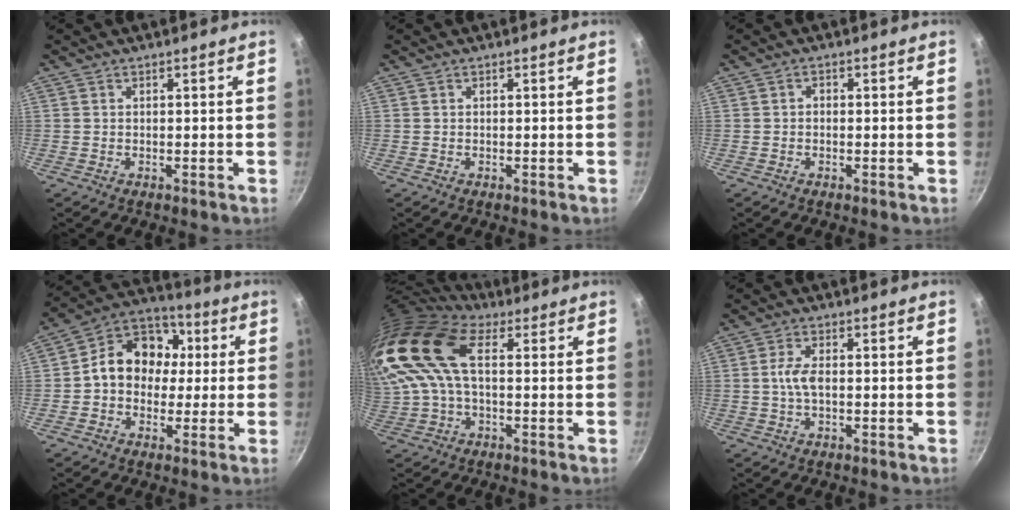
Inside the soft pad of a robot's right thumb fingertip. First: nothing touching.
{"total": 0.0}
{"total": 0.8, "force": [-0.3, 0.6, 0.4], "torque": [-0.007, 0.005, -0.006]}
{"total": 10.8, "force": [0.8, 8.7, 6.4], "torque": [-0.052, 0.025, -0.008]}
{"total": 16.4, "force": [4.4, 8.7, 13.1], "torque": [-0.263, 0.020, 0.078]}
{"total": 3.9, "force": [-0.2, 1.8, 3.5], "torque": [-0.074, 0.008, -0.008]}